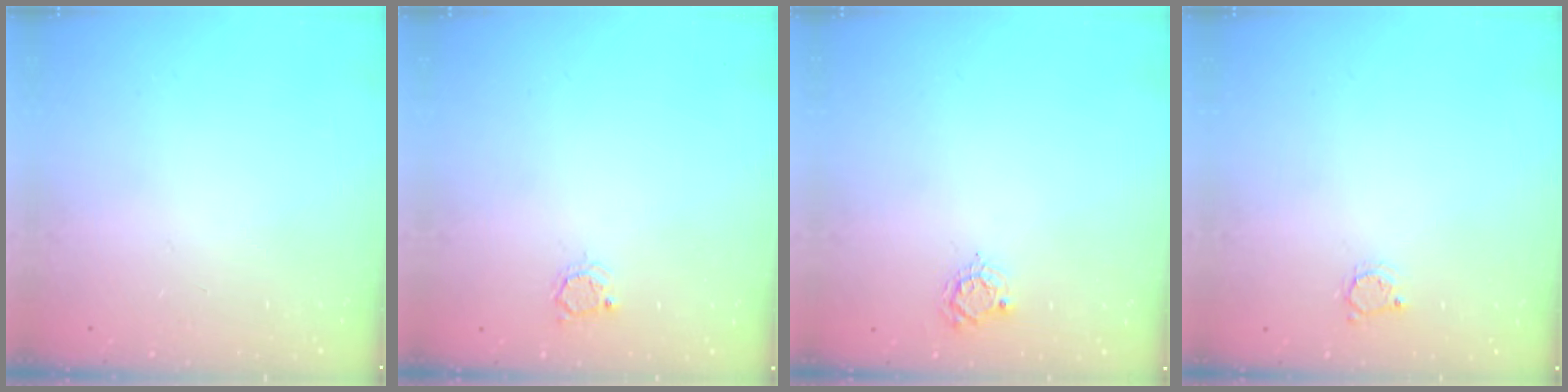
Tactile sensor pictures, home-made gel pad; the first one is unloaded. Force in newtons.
{"total": 2.9, "press": 2.9, "slide": 0.3}
{"total": 4.8, "press": 4.7, "slide": 0.4}
{"total": 2.8, "press": 2.7, "slide": 0.4}